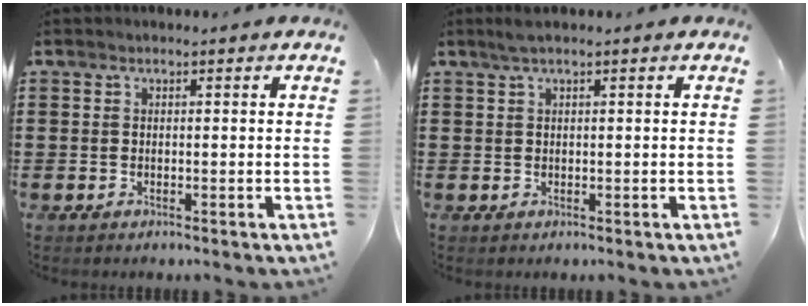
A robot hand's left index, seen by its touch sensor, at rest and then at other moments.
{"total": 1.5, "force": [0.8, 0.0, 1.2], "torque": [-0.025, 0.001, 0.014]}